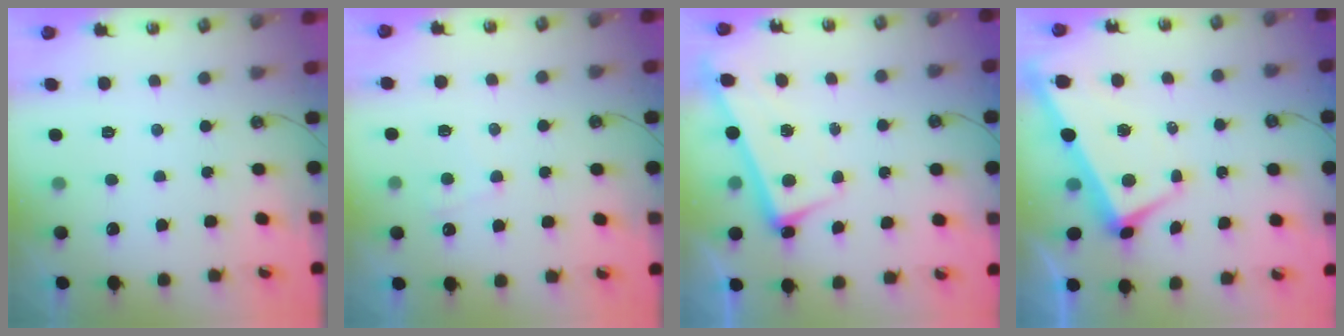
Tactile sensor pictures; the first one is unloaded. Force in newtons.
{"total": 2.9, "press": 2.8, "slide": 0.6}
{"total": 2.5, "press": 2.4, "slide": 0.7}
{"total": 1.7, "press": 1.4, "slide": 1.0}